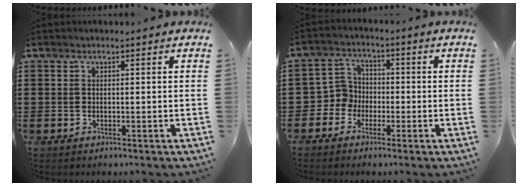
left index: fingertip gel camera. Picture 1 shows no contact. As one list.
[{"total": 4.4, "force": [-2.0, 3.9, 0.4], "torque": [-0.032, 0.009, -0.046]}]